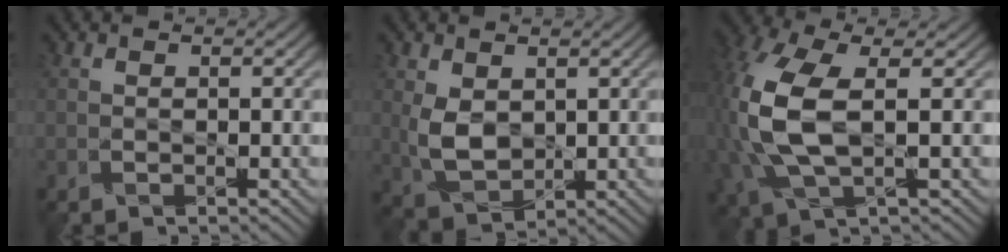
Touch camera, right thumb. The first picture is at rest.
{"total": 5.1, "force": [0.9, 3.6, 3.6], "torque": [-0.089, -0.006, 0.023]}
{"total": 11.2, "force": [0.8, 5.9, 9.4], "torque": [-0.263, 0.002, 0.021]}